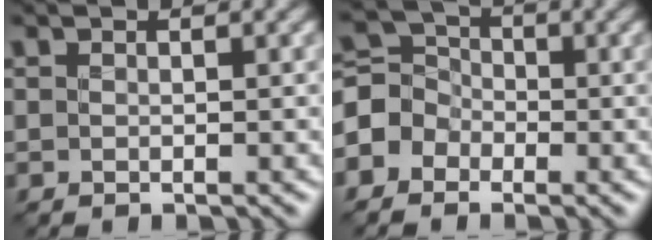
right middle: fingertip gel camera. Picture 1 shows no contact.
{"total": 3.2, "force": [-1.8, 2.6, 0.4], "torque": [0.010, 0.008, -0.054]}